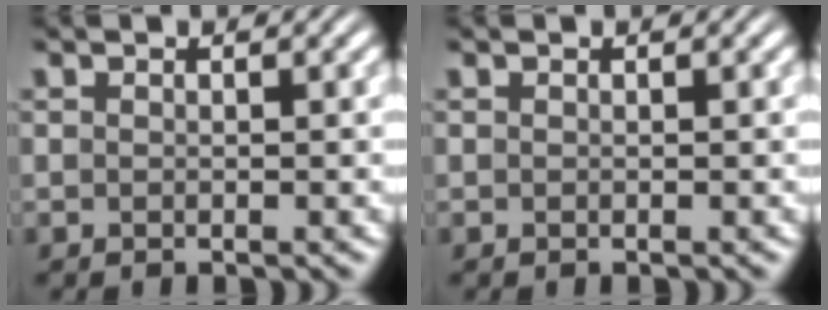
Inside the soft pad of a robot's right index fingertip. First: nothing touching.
{"total": 0.0}